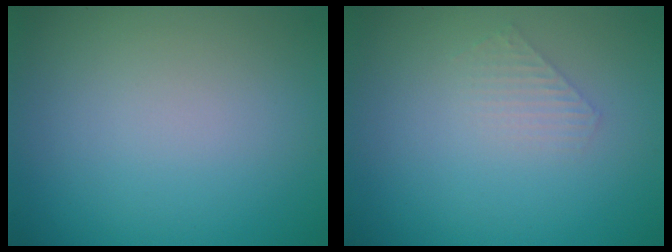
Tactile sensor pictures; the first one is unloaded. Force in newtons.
{"total": 1.3, "press": 1.3, "slide": 0.2}